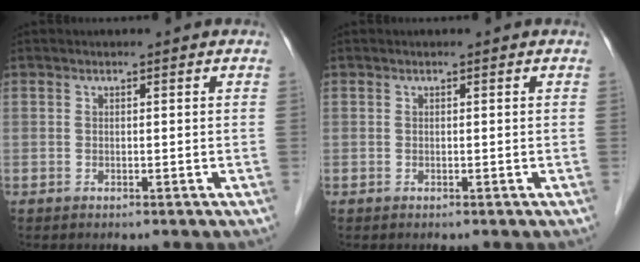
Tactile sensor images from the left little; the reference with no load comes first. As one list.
[{"total": 0.0}]